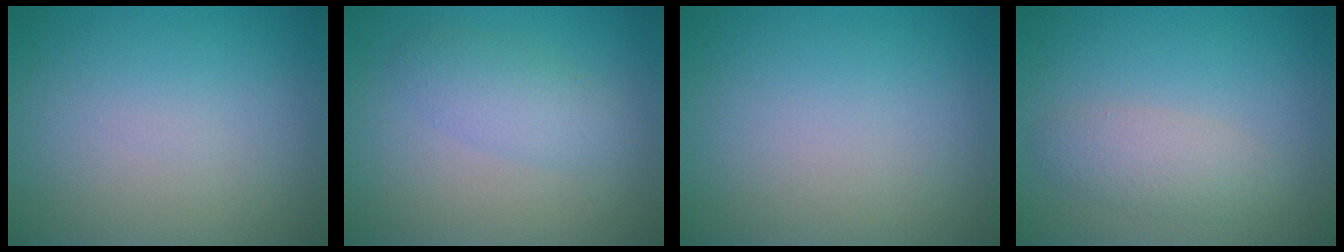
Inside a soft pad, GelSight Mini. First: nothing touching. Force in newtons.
{"total": 2.4, "press": 2.4, "slide": 0.1}
{"total": 0.0}
{"total": 2.4, "press": 2.4, "slide": 0.1}